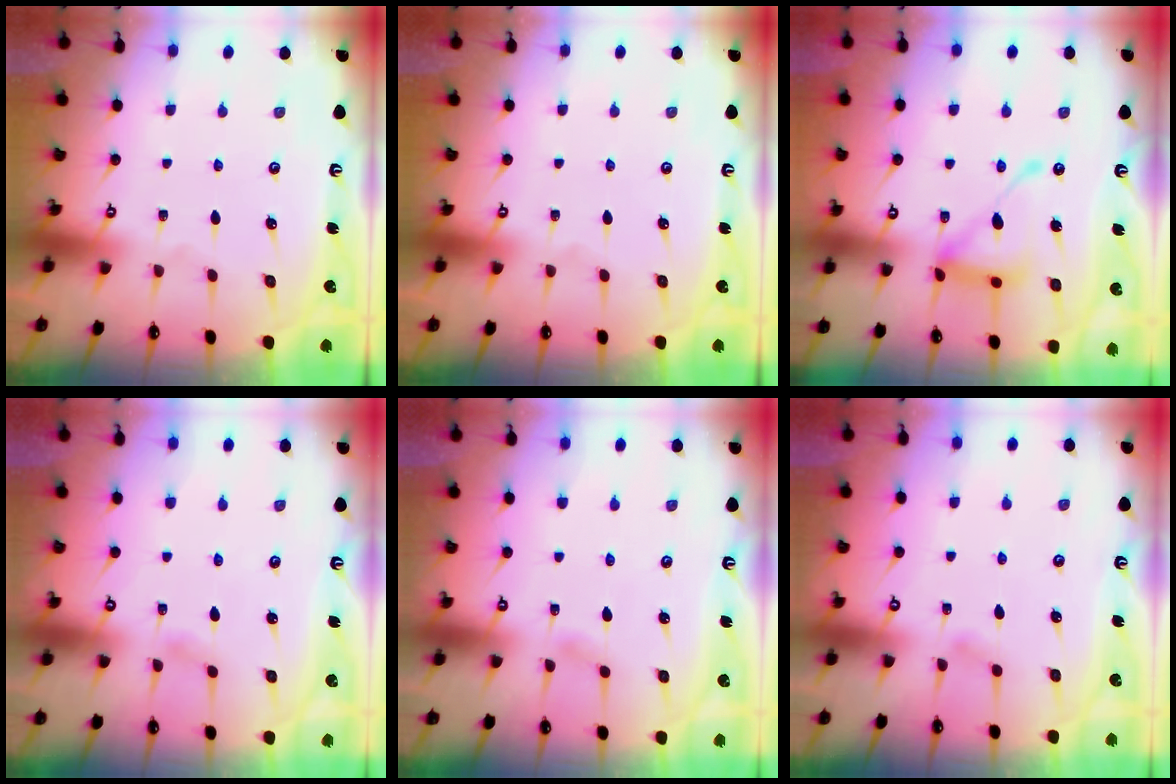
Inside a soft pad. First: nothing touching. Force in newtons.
{"total": 0.0}
{"total": 15.1, "press": 15.0, "slide": 1.4}
{"total": 2.6, "press": 2.6, "slide": 0.4}
{"total": 2.7, "press": 2.7, "slide": 0.3}
{"total": 3.7, "press": 3.7, "slide": 0.5}